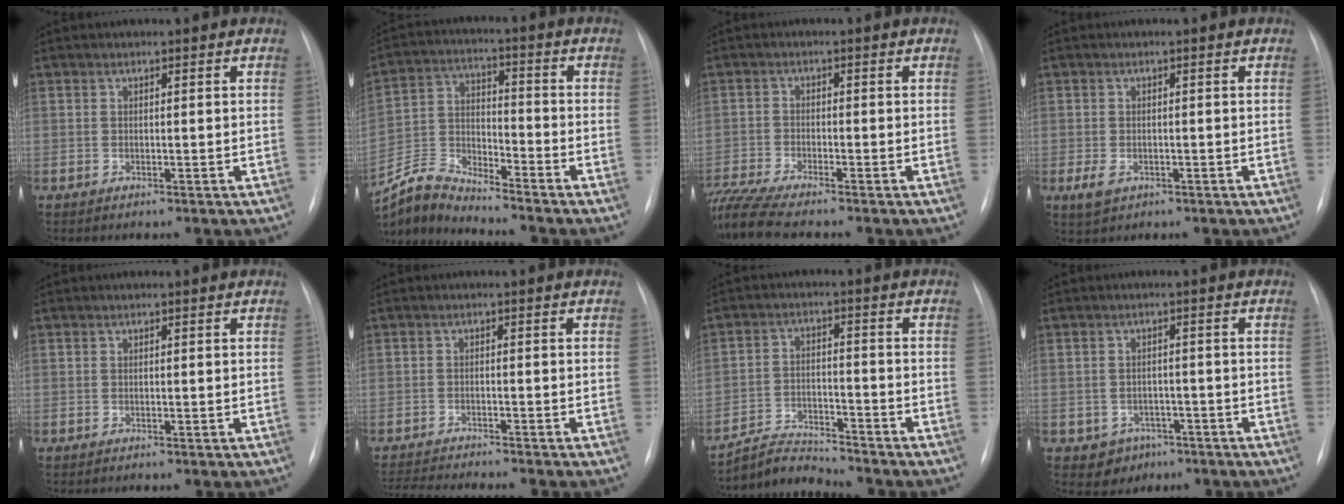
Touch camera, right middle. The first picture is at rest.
{"total": 8.7, "force": [-8.6, -0.9, 0.0], "torque": [-0.013, 0.016, -0.167]}
{"total": 8.0, "force": [-7.3, -0.6, 3.4], "torque": [-0.069, -0.019, -0.129]}
{"total": 2.5, "force": [-1.0, 1.6, 1.7], "torque": [-0.034, -0.003, -0.007]}
{"total": 0.0}
{"total": 8.7, "force": [-8.1, -0.4, 3.3], "torque": [-0.048, -0.012, -0.126]}
{"total": 5.9, "force": [-5.9, -0.2, -0.8], "torque": [0.006, -0.004, -0.104]}
{"total": 4.1, "force": [-2.1, 3.4, 0.6], "torque": [-0.007, 0.011, -0.021]}